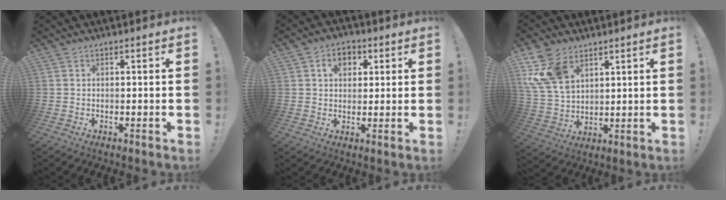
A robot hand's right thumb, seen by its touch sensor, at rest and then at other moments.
{"total": 6.8, "force": [2.4, 5.2, 3.7], "torque": [-0.049, 0.001, 0.043]}
{"total": 13.1, "force": [6.6, 8.7, 7.3], "torque": [-0.156, -0.027, 0.132]}